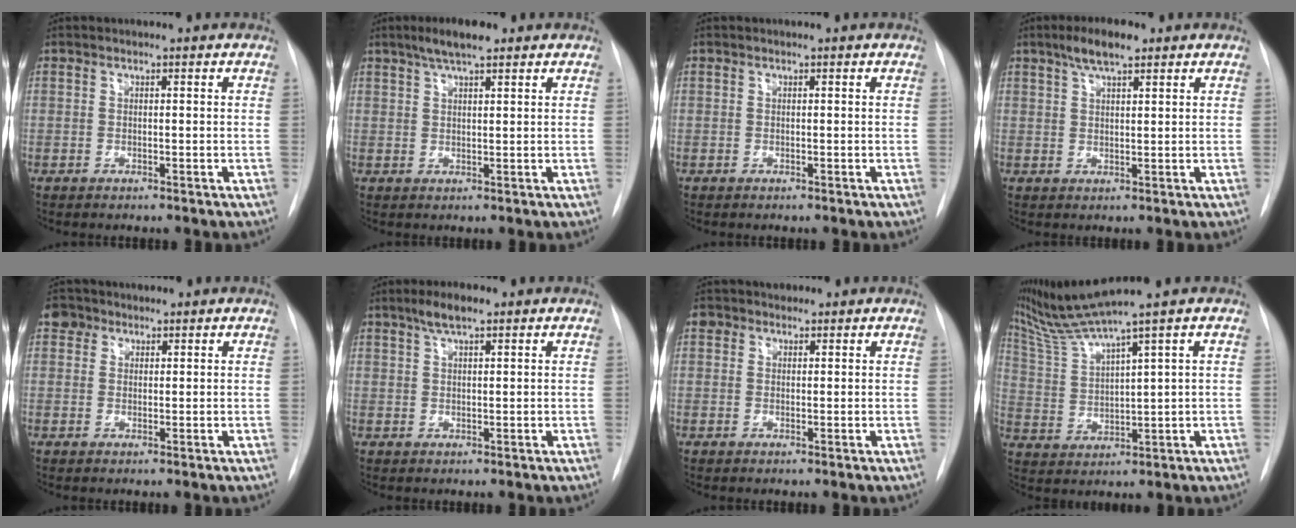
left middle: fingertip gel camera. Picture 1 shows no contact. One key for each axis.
{"total": 4.9, "fx": 3.4, "fy": 1.0, "fz": 3.4, "tx": -0.065, "ty": 0.009, "tz": 0.058}
{"total": 0.0}
{"total": 4.9, "fx": 3.2, "fy": 1.2, "fz": 3.4, "tx": -0.069, "ty": 0.010, "tz": 0.057}
{"total": 2.9, "fx": 1.7, "fy": 2.3, "fz": 0.6, "tx": -0.010, "ty": 0.012, "tz": 0.027}
{"total": 3.6, "fx": 2.4, "fy": 0.9, "fz": 2.5, "tx": -0.053, "ty": 0.007, "tz": 0.045}
{"total": 2.6, "fx": 1.4, "fy": 2.1, "fz": 0.3, "tx": -0.006, "ty": 0.015, "tz": 0.021}
{"total": 8.4, "fx": 7.1, "fy": -2.4, "fz": 3.8, "tx": -0.086, "ty": -0.003, "tz": 0.150}